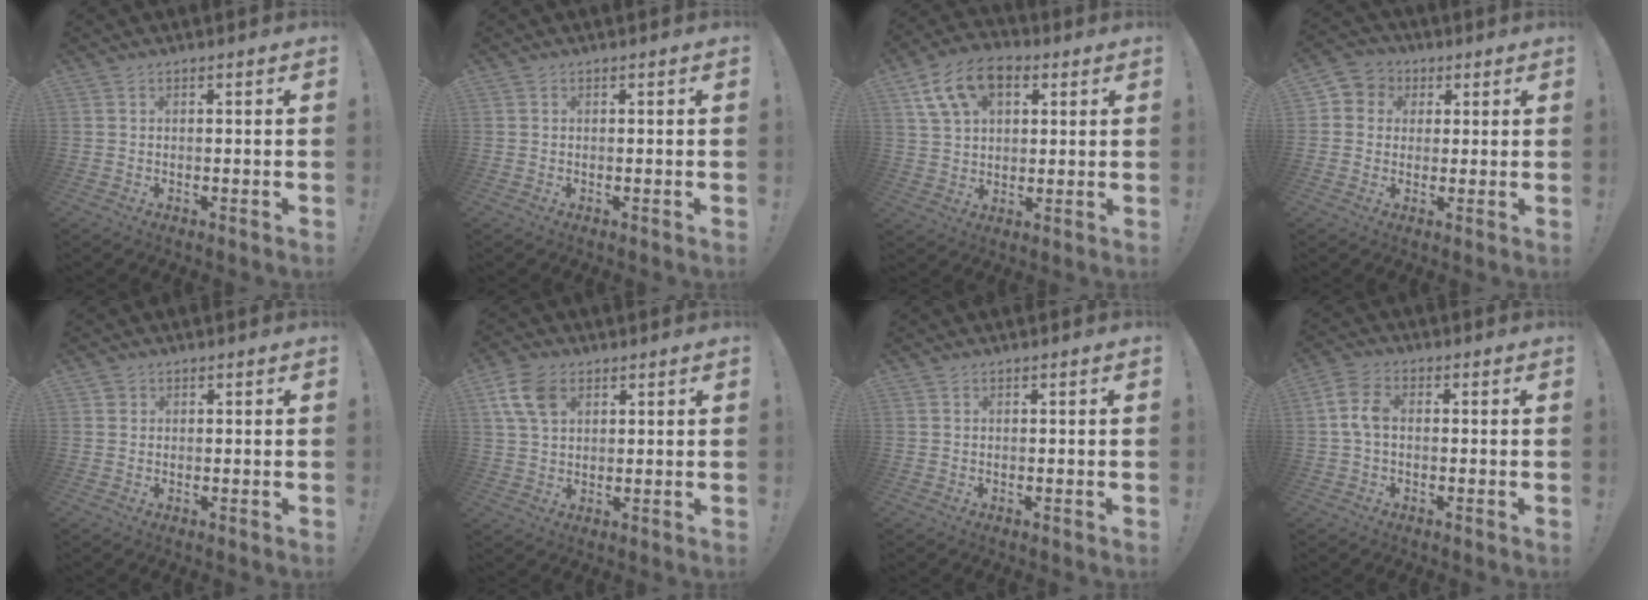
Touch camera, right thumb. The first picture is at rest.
{"total": 0.0}
{"total": 13.7, "force": [5.9, 8.9, 8.5], "torque": [-0.144, -0.011, 0.119]}
{"total": 5.7, "force": [0.4, 5.6, 1.4], "torque": [-0.013, 0.005, 0.010]}
{"total": 1.2, "force": [0.6, 1.0, 0.1], "torque": [0.003, 0.000, 0.011]}
{"total": 9.2, "force": [3.9, 6.1, 5.7], "torque": [-0.116, -0.001, 0.075]}
{"total": 0.0}
{"total": 6.1, "force": [0.0, 3.5, 4.9], "torque": [-0.109, 0.007, 0.000]}